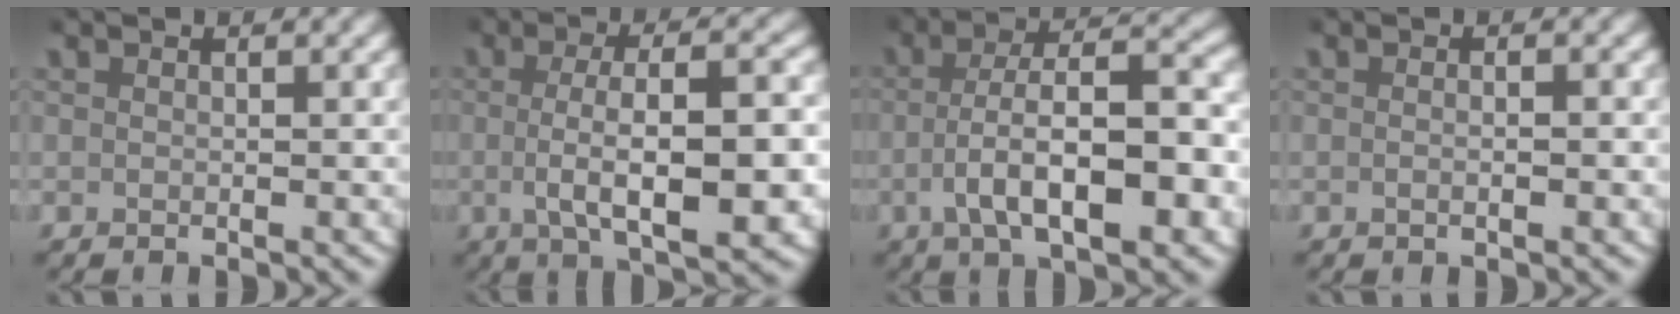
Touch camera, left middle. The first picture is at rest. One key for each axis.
{"total": 7.3, "fx": -1.5, "fy": 2.3, "fz": 6.8, "tx": -0.110, "ty": -0.009, "tz": -0.018}
{"total": 7.8, "fx": -1.8, "fy": 3.2, "fz": 6.9, "tx": -0.113, "ty": -0.009, "tz": -0.023}
{"total": 0.8, "fx": -0.4, "fy": 0.0, "fz": 0.7, "tx": -0.015, "ty": 0.000, "tz": -0.007}